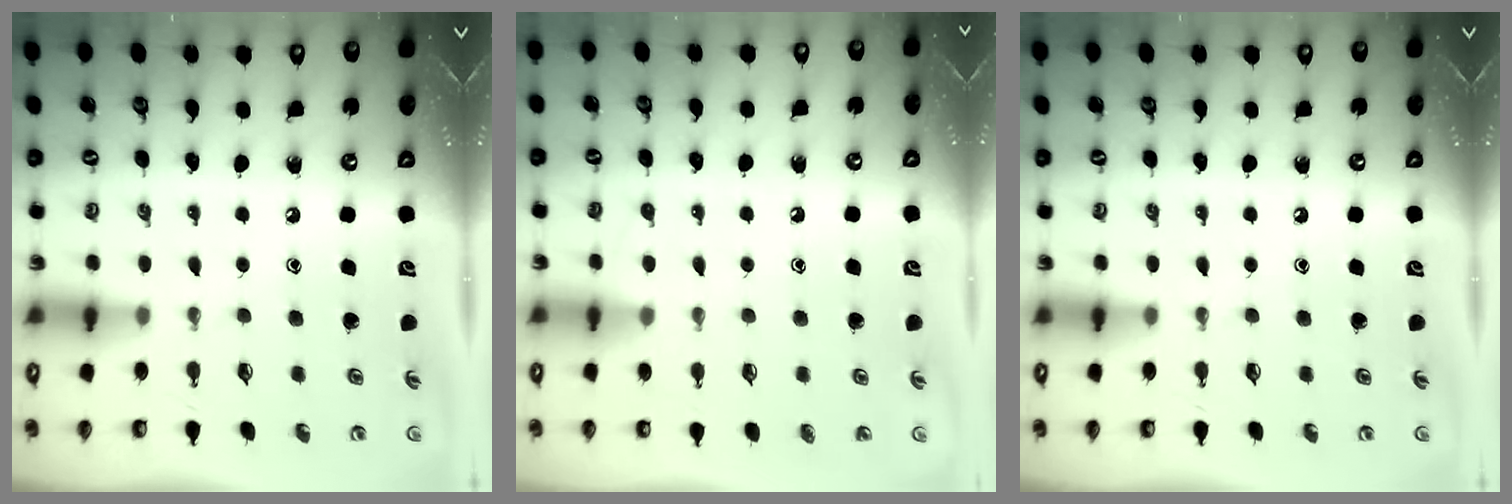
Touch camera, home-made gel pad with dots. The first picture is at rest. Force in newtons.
{"total": 2.4, "press": 2.4, "slide": 0.3}
{"total": 0.0}